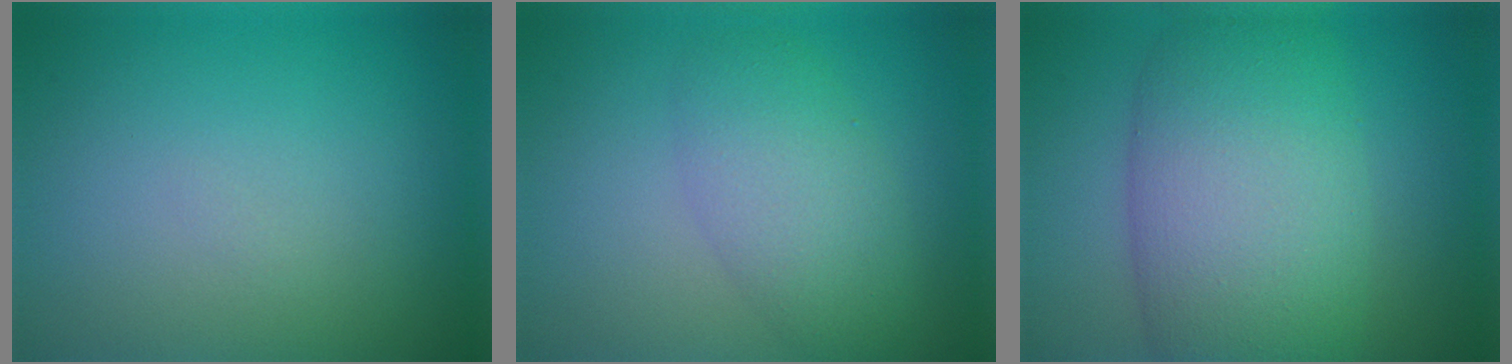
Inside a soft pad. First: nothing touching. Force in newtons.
{"total": 4.2, "press": 4.2, "slide": 0.3}
{"total": 9.9, "press": 9.9, "slide": 0.5}